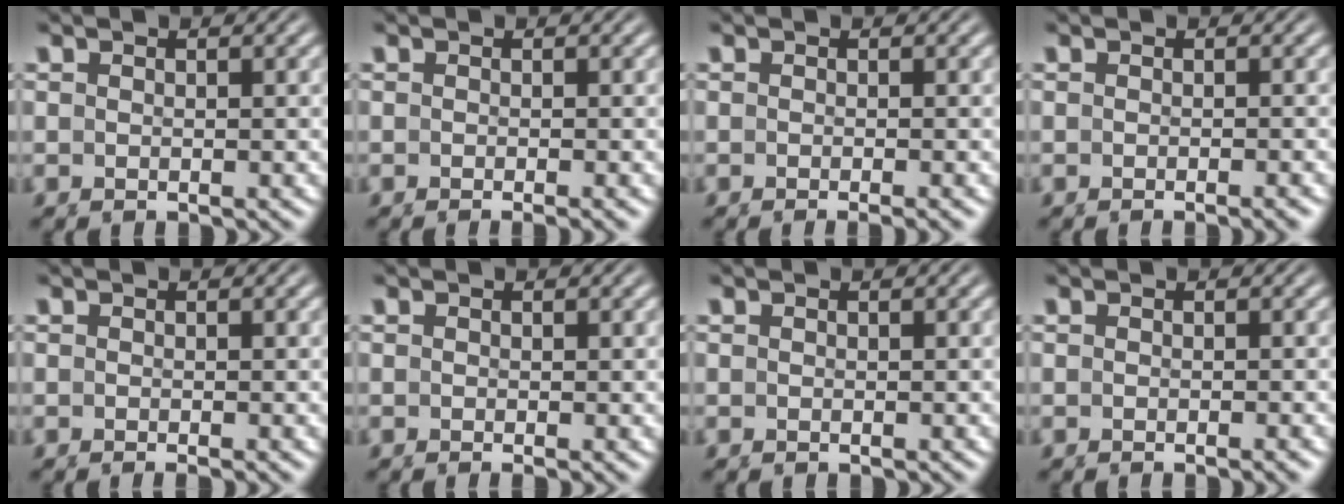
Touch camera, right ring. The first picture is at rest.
{"total": 1.4, "force": [-1.0, 0.0, 1.0], "torque": [-0.009, 0.004, -0.019]}
{"total": 1.8, "force": [-1.3, 0.0, 1.2], "torque": [-0.011, 0.004, -0.022]}
{"total": 1.2, "force": [-0.8, -0.1, 0.8], "torque": [-0.008, 0.006, -0.017]}
{"total": 0.9, "force": [-0.6, 0.0, 0.7], "torque": [-0.003, 0.003, -0.012]}
{"total": 0.6, "force": [-0.3, -0.1, 0.6], "torque": [-0.004, -0.001, -0.004]}
{"total": 0.0}
{"total": 0.8, "force": [-0.5, -0.1, 0.6], "torque": [-0.007, 0.004, -0.011]}